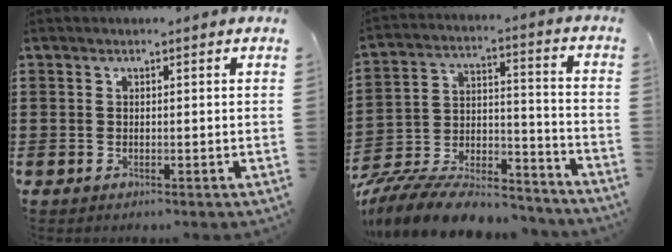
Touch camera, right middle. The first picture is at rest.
{"total": 11.1, "force": [-10.4, 1.9, 3.3], "torque": [-0.059, 0.020, -0.207]}